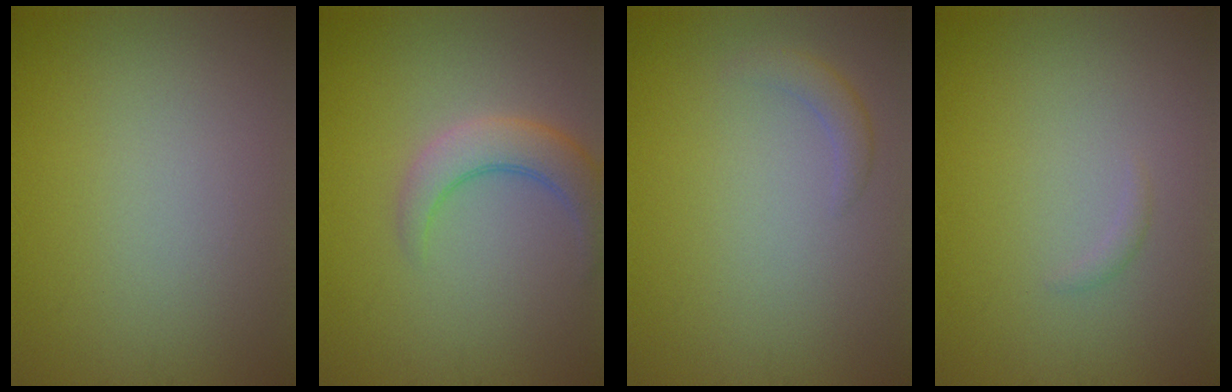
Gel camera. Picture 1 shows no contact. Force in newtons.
{"total": 3.7, "press": 3.7, "slide": 0.3}
{"total": 1.4, "press": 1.4, "slide": 0.1}
{"total": 0.6, "press": 0.6, "slide": 0.0}